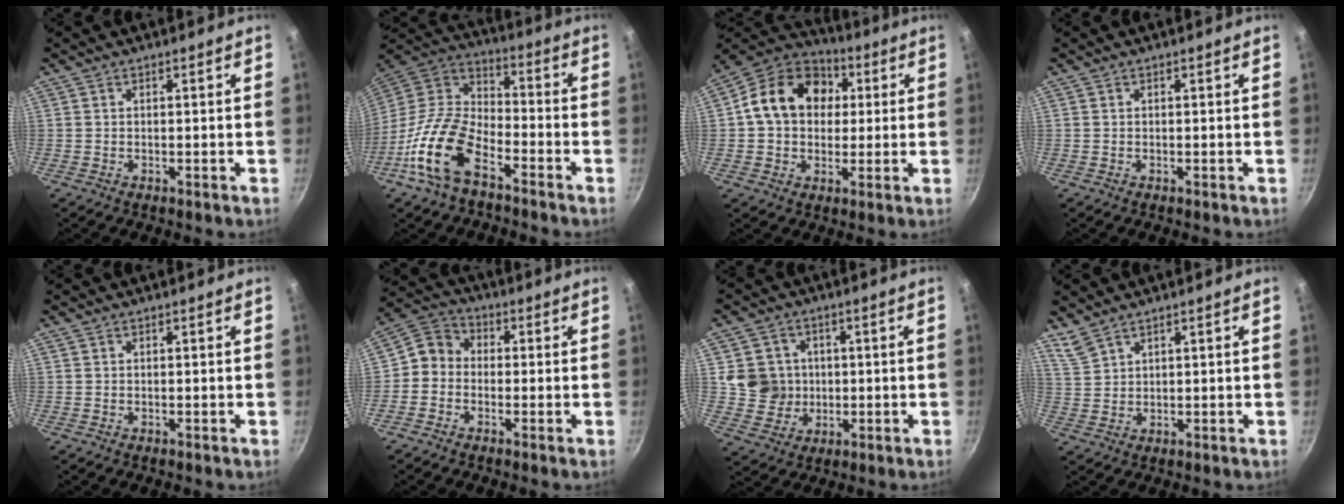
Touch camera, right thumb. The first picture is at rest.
{"total": 16.5, "force": [-8.9, 8.3, 11.2], "torque": [-0.205, 0.065, -0.191]}
{"total": 16.4, "force": [2.8, 12.9, 9.7], "torque": [-0.136, 0.027, 0.030]}
{"total": 0.0}
{"total": 0.0}
{"total": 5.9, "force": [-1.1, 5.2, 2.6], "torque": [-0.029, 0.022, -0.045]}
{"total": 7.9, "force": [0.9, 7.6, 1.7], "torque": [0.001, -0.001, 0.021]}
{"total": 3.5, "force": [3.1, 1.0, 1.2], "torque": [-0.025, -0.008, 0.075]}